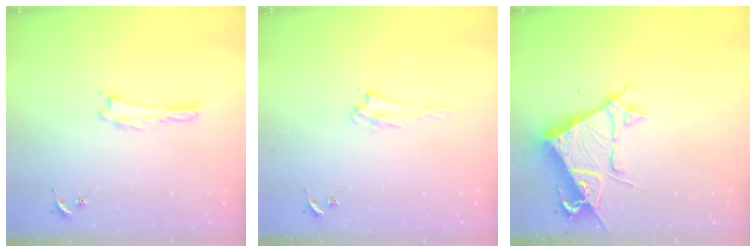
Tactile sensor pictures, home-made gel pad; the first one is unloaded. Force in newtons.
{"total": 2.1, "press": 2.0, "slide": 0.3}
{"total": 6.6, "press": 6.6, "slide": 0.7}